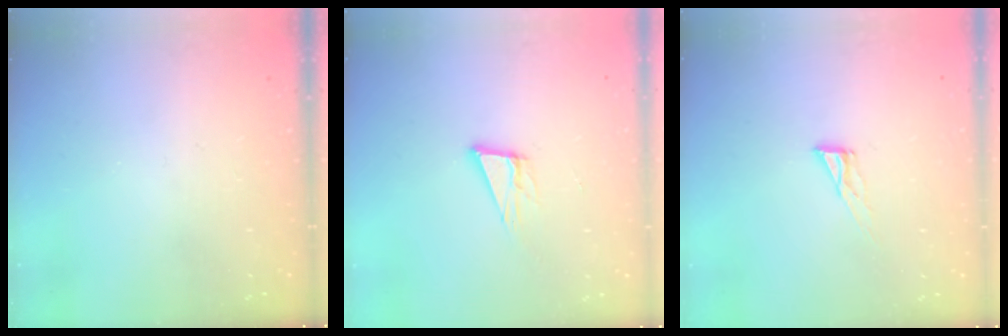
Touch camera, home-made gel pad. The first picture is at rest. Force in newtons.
{"total": 10.3, "press": 9.7, "slide": 3.3}
{"total": 6.5, "press": 6.5, "slide": 0.4}